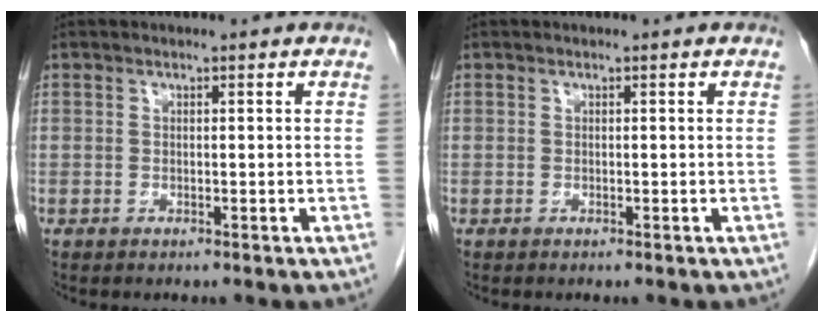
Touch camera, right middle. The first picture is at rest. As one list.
[{"total": 0.0}]